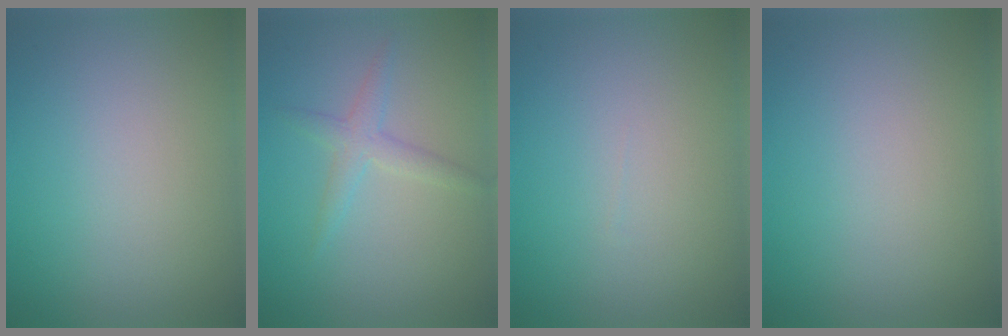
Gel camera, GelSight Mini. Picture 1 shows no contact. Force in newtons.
{"total": 2.0, "press": 2.0, "slide": 0.2}
{"total": 0.0}
{"total": 0.0}